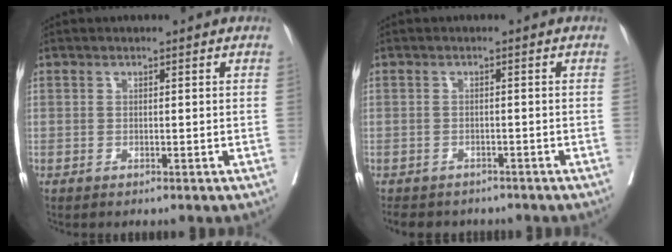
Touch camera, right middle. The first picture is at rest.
{"total": 7.4, "force": [-6.5, 3.1, 2.0], "torque": [-0.039, -0.006, -0.082]}